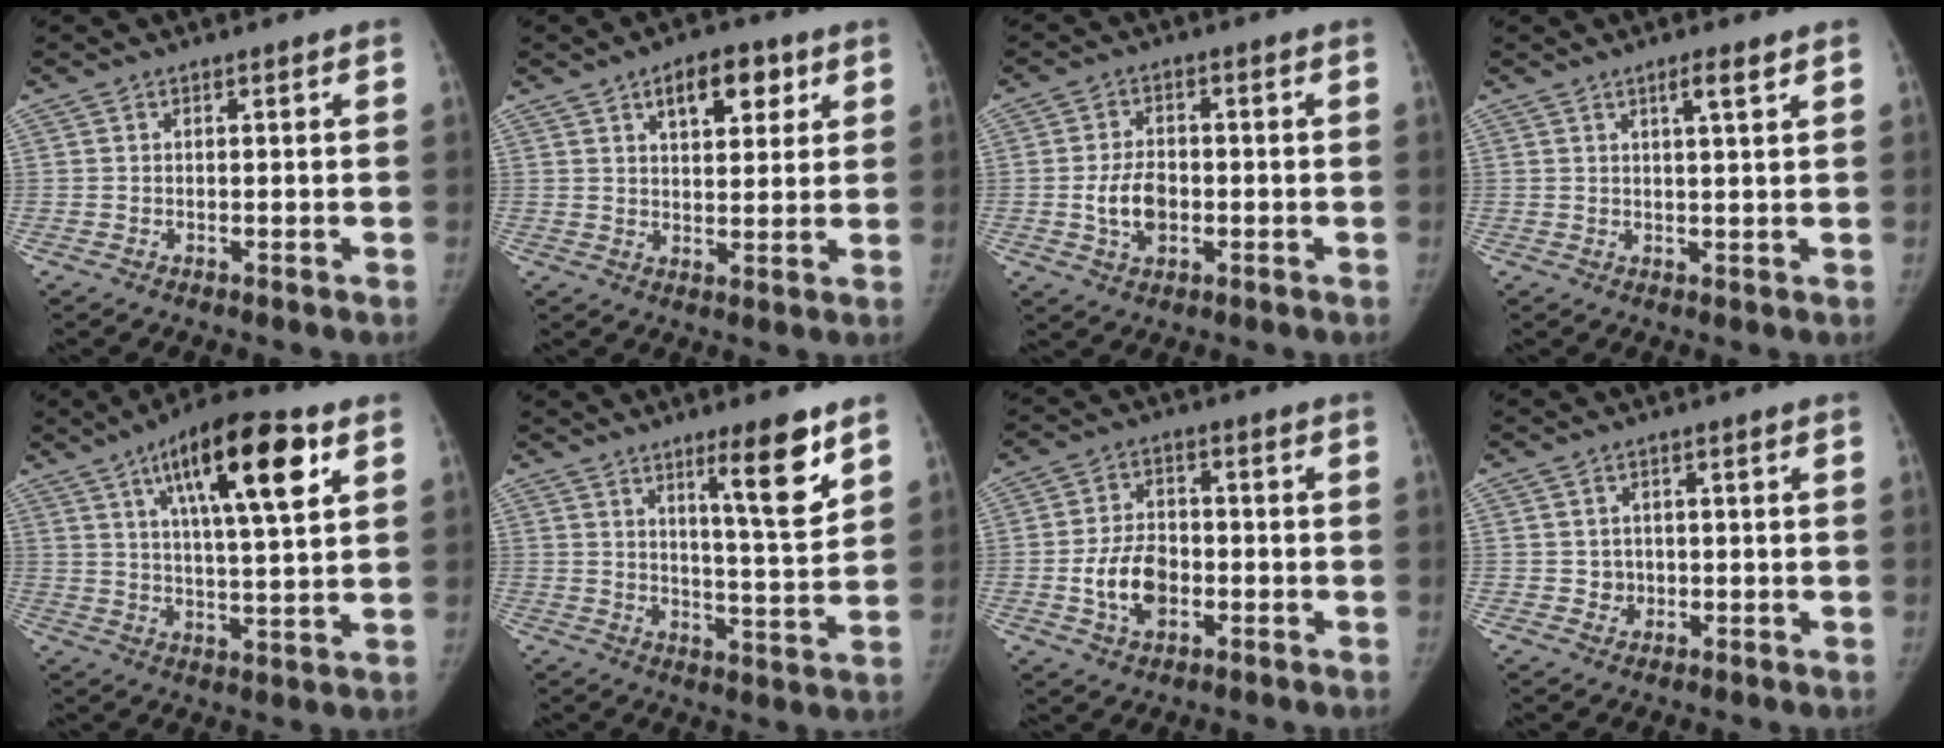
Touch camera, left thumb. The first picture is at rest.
{"total": 8.9, "force": [4.3, 4.5, 6.3], "torque": [-0.063, -0.012, 0.061]}
{"total": 6.9, "force": [-1.3, 4.6, 5.0], "torque": [-0.081, 0.008, -0.022]}
{"total": 3.3, "force": [1.8, 0.2, 2.7], "torque": [-0.045, -0.010, 0.031]}
{"total": 17.5, "force": [7.8, 4.6, 15.0], "torque": [-0.221, -0.019, 0.125]}
{"total": 10.8, "force": [6.4, 1.3, 8.5], "torque": [-0.117, -0.046, 0.100]}
{"total": 9.1, "force": [-2.2, 6.2, 6.3], "torque": [-0.100, 0.015, -0.039]}
{"total": 2.8, "force": [-0.3, 2.6, 0.7], "torque": [0.006, 0.005, -0.001]}